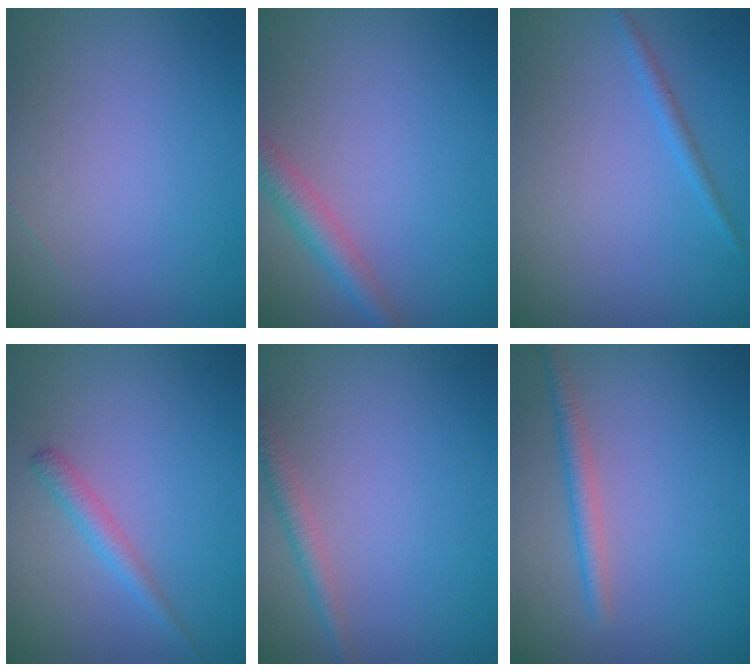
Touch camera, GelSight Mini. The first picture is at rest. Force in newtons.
{"total": 2.8, "press": 2.8, "slide": 0.1}
{"total": 1.1, "press": 1.0, "slide": 0.1}
{"total": 1.6, "press": 1.6, "slide": 0.1}
{"total": 1.6, "press": 1.6, "slide": 0.0}
{"total": 1.9, "press": 1.9, "slide": 0.0}